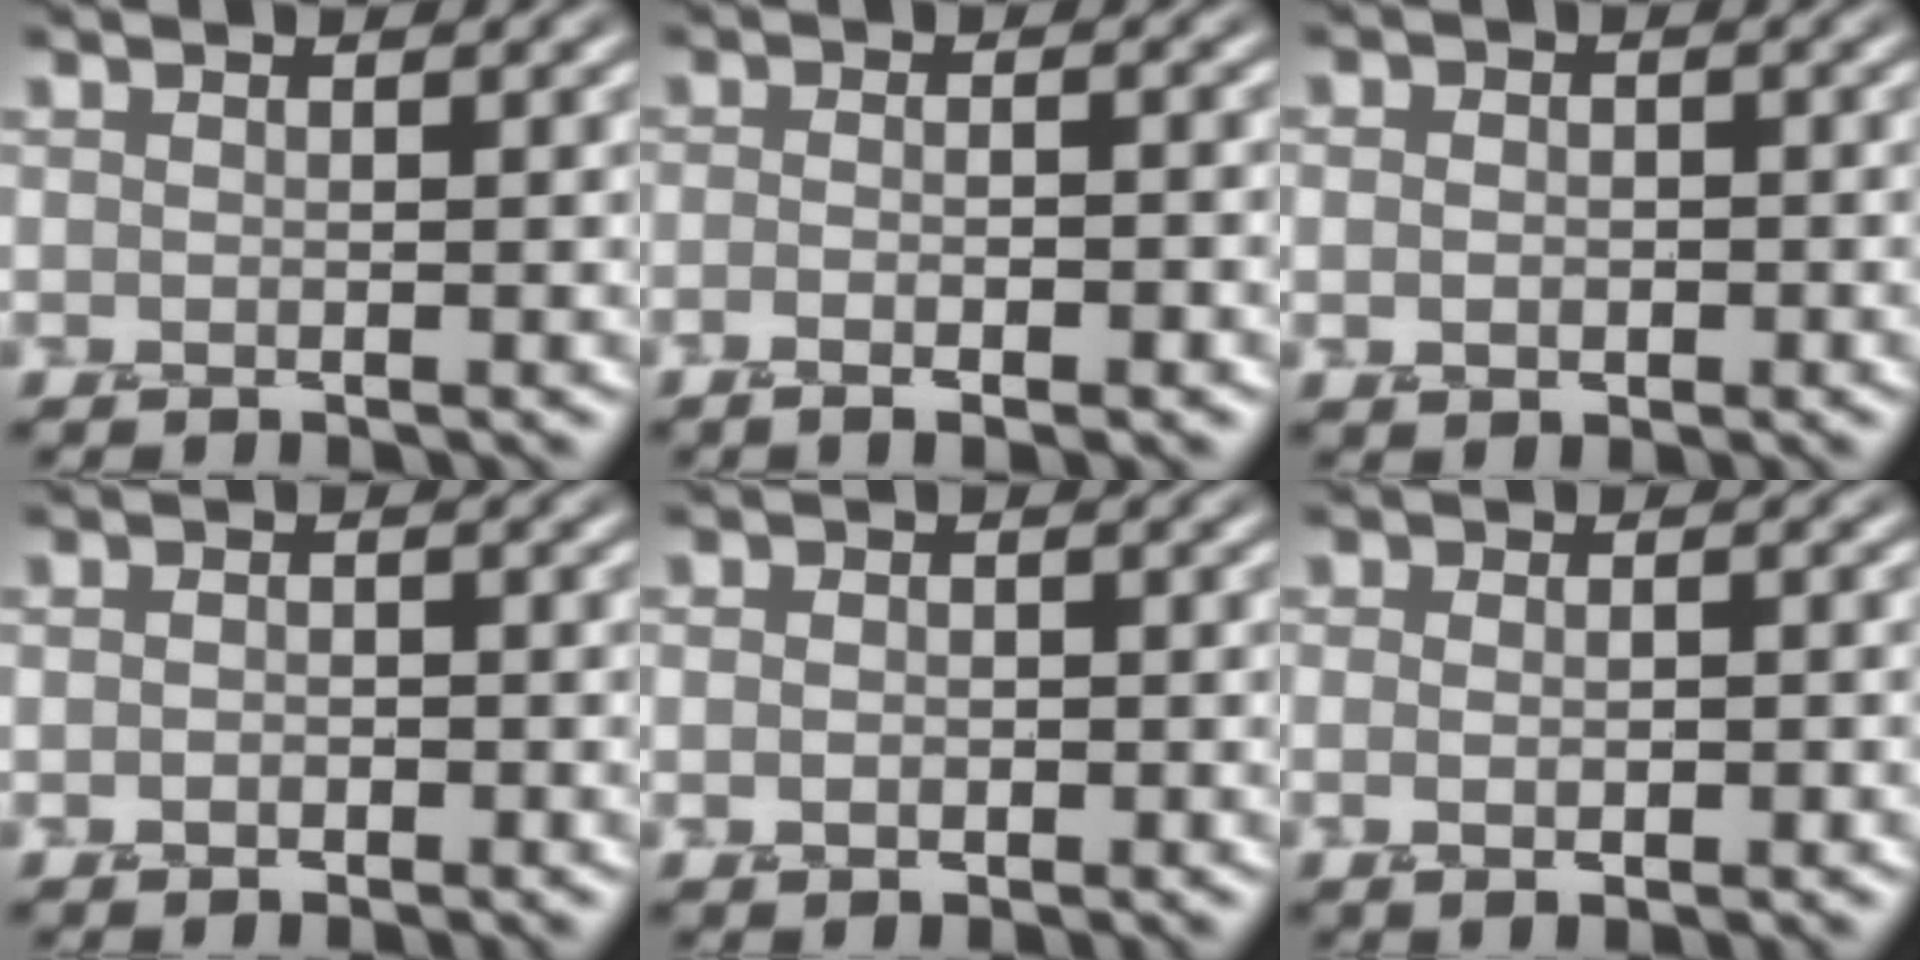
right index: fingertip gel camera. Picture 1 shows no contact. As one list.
[{"total": 4.0, "force": [-1.5, 1.5, 3.4], "torque": [-0.029, 0.003, -0.024]}, {"total": 2.0, "force": [0.0, 1.7, 1.0], "torque": [-0.005, 0.004, -0.005]}, {"total": 1.3, "force": [-0.3, 1.0, 0.8], "torque": [-0.010, 0.004, -0.007]}, {"total": 1.7, "force": [-0.2, 1.4, 0.9], "torque": [-0.004, 0.003, -0.006]}, {"total": 3.7, "force": [-0.3, 2.2, 2.9], "torque": [-0.013, 0.007, -0.010]}]